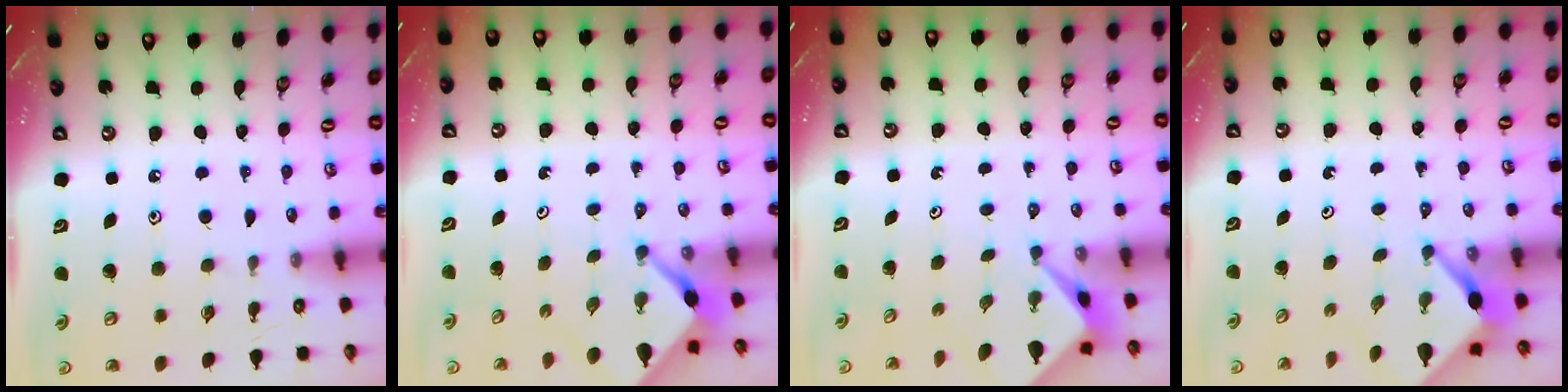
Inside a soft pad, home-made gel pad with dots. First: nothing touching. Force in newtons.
{"total": 2.6, "press": 2.6, "slide": 0.2}
{"total": 2.1, "press": 2.1, "slide": 0.2}
{"total": 3.3, "press": 3.3, "slide": 0.1}